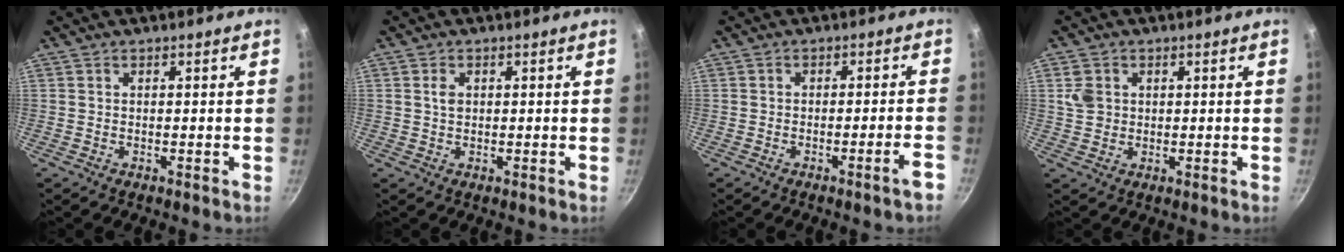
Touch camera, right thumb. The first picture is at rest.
{"total": 1.9, "force": [0.5, 1.4, 1.2], "torque": [-0.018, 0.001, 0.007]}
{"total": 3.5, "force": [-2.3, -0.2, 2.6], "torque": [-0.030, 0.022, -0.026]}
{"total": 4.1, "force": [1.0, 3.5, 2.0], "torque": [-0.024, -0.001, 0.021]}